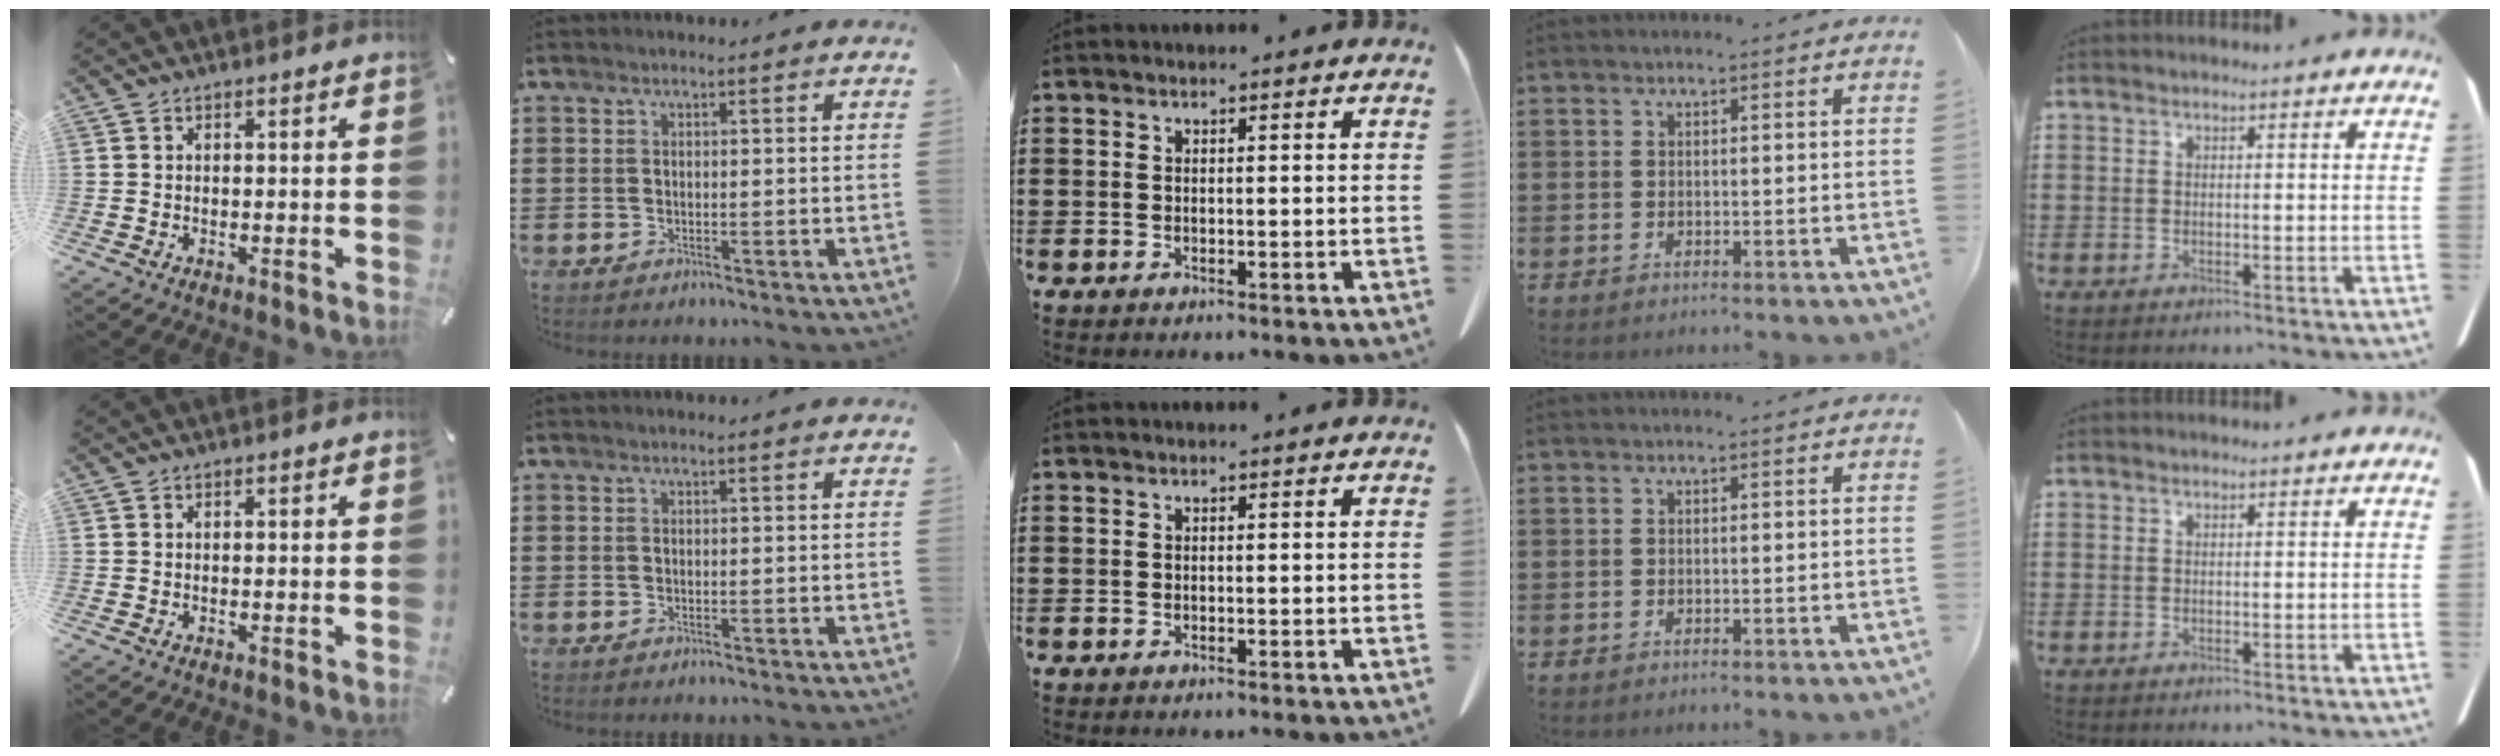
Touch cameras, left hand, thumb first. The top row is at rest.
{}